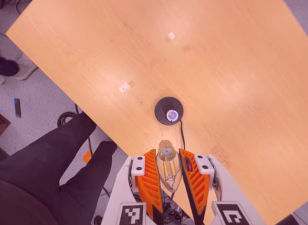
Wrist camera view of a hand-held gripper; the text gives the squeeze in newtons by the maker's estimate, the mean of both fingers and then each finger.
{"total": 10.3, "left": 10.2, "right": 10.5}